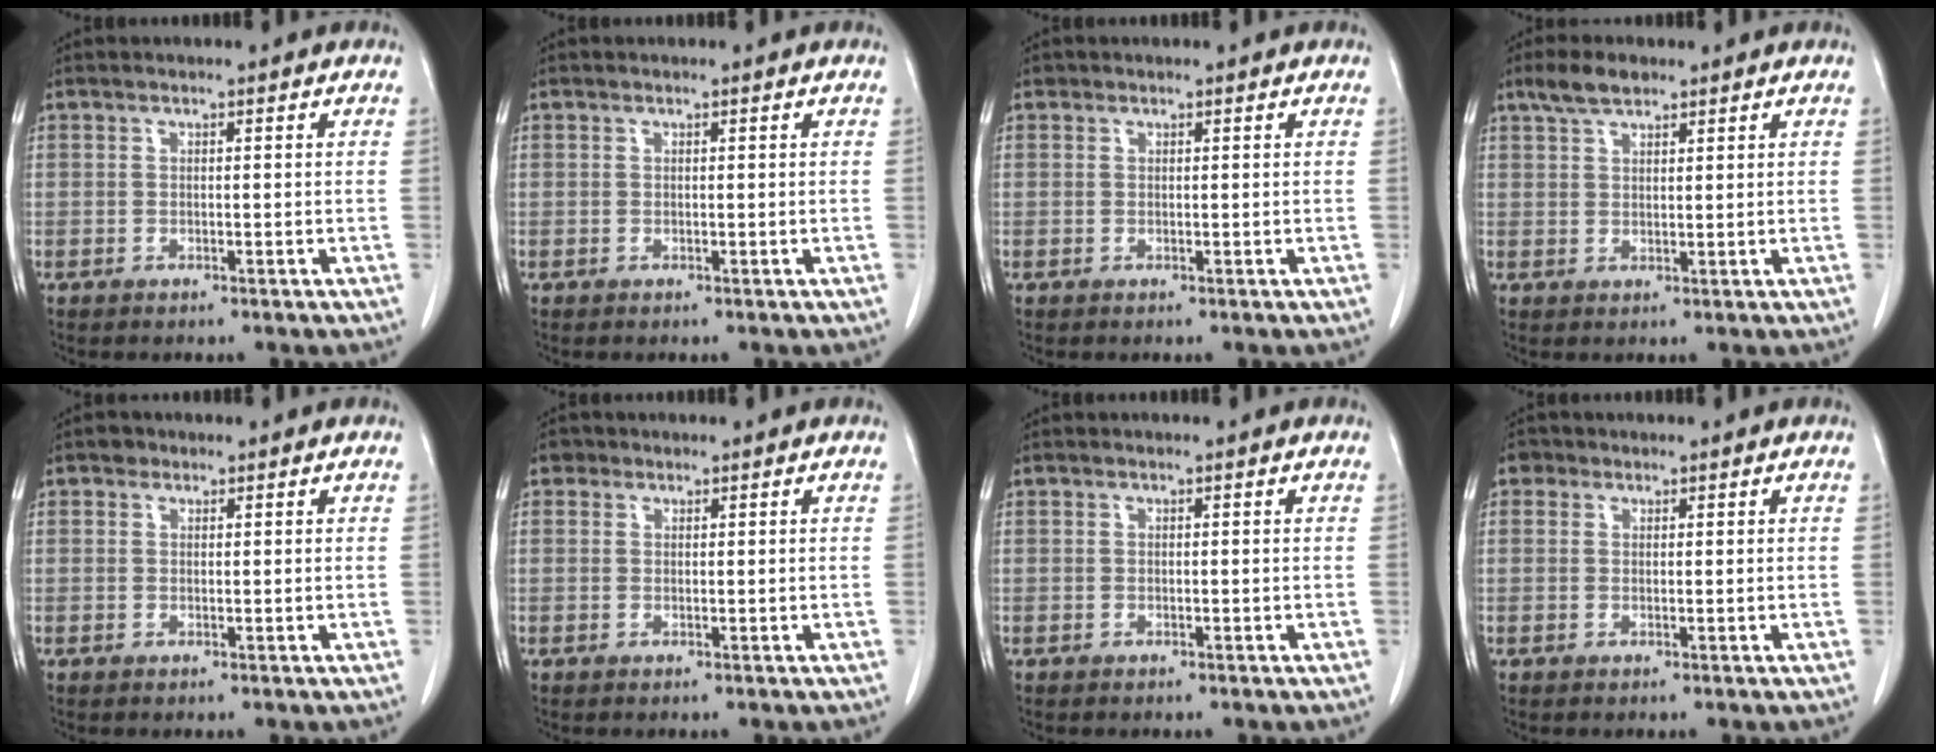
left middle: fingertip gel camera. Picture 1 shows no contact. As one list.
[{"total": 0.0}, {"total": 0.0}, {"total": 4.1, "force": [3.1, 1.6, 2.2], "torque": [-0.053, 0.012, 0.060]}, {"total": 1.0, "force": [0.6, 0.8, 0.2], "torque": [0.002, 0.003, 0.006]}, {"total": 1.3, "force": [0.7, 1.1, 0.1], "torque": [0.005, 0.004, 0.007]}, {"total": 0.0}, {"total": 1.5, "force": [0.8, 1.3, 0.2], "torque": [0.002, 0.006, 0.007]}]